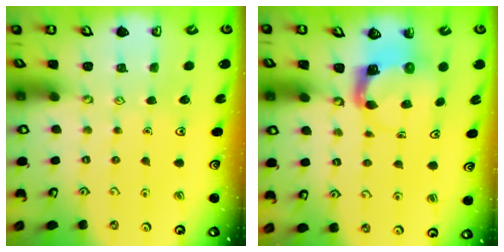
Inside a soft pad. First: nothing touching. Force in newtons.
{"total": 3.8, "press": 3.7, "slide": 0.7}